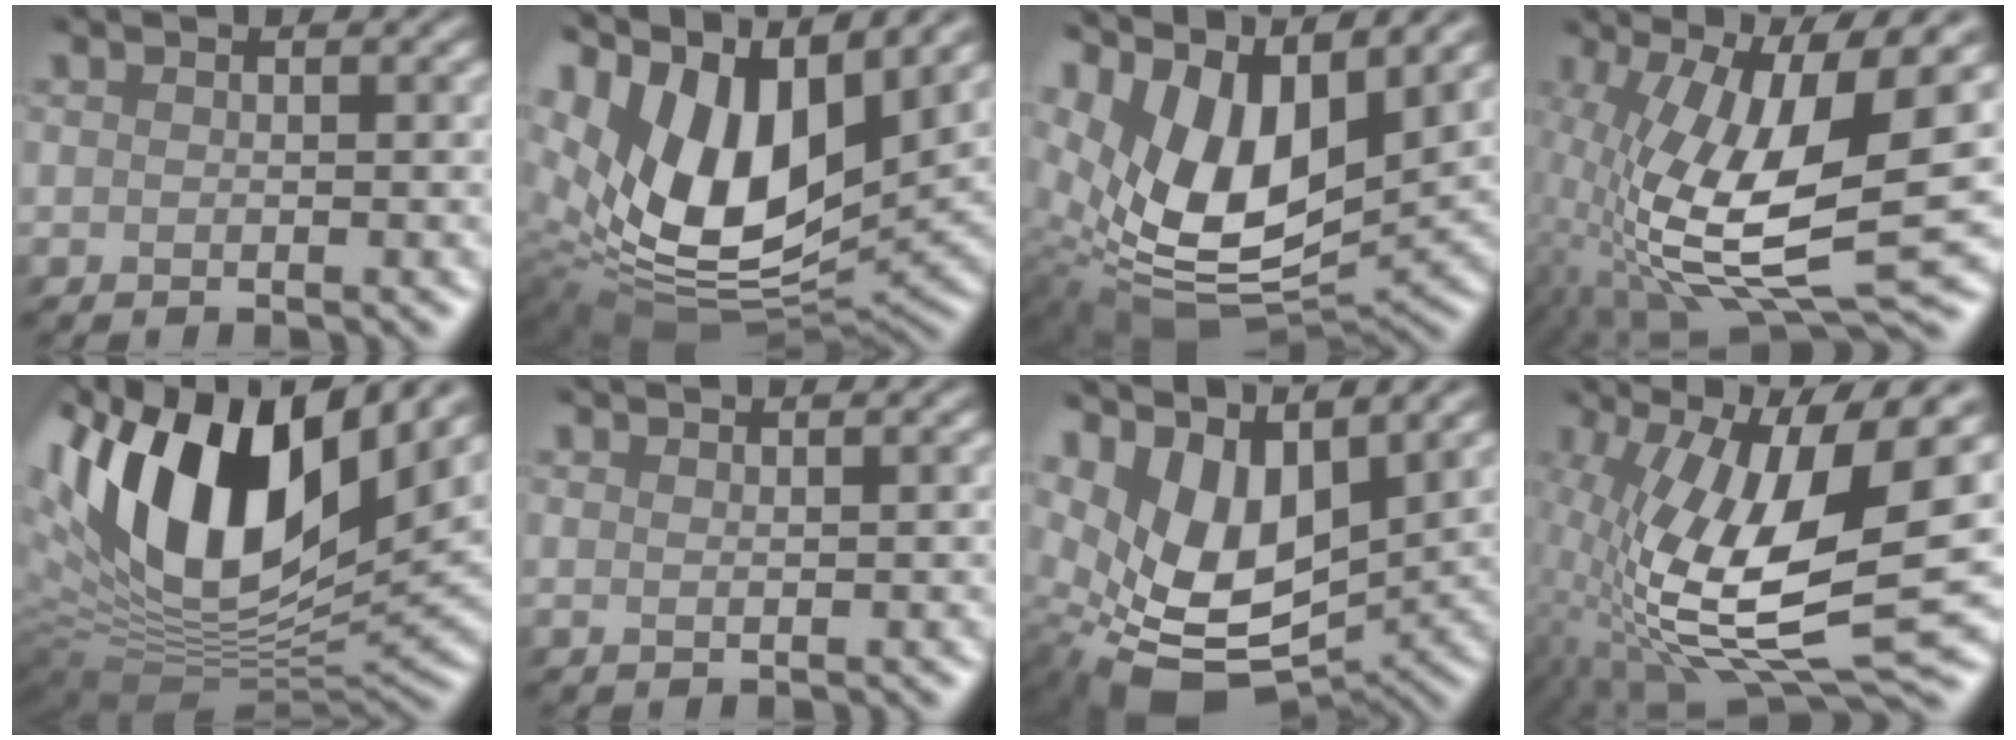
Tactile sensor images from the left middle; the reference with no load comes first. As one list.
[{"total": 14.8, "force": [5.6, 8.1, 11.0], "torque": [-0.227, 0.014, 0.108]}, {"total": 11.7, "force": [4.7, 6.1, 8.9], "torque": [-0.174, -0.010, 0.092]}, {"total": 12.8, "force": [-0.6, 4.5, 12.0], "torque": [-0.246, -0.012, -0.014]}, {"total": 16.0, "force": [5.8, 7.4, 12.9], "torque": [-0.237, 0.018, 0.093]}, {"total": 0.5, "force": [0.5, -0.1, 0.2], "torque": [-0.003, 0.002, 0.006]}, {"total": 8.8, "force": [2.1, 5.3, 6.7], "torque": [-0.136, -0.016, 0.045]}, {"total": 14.1, "force": [0.3, 5.2, 13.1], "torque": [-0.256, -0.010, -0.001]}]